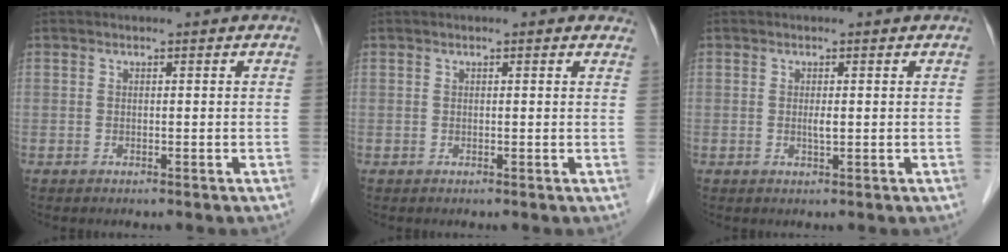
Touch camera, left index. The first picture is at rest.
{"total": 1.8, "force": [1.4, 0.6, 0.9], "torque": [-0.006, 0.010, 0.009]}
{"total": 1.0, "force": [0.0, 0.1, 1.0], "torque": [-0.023, -0.003, -0.001]}